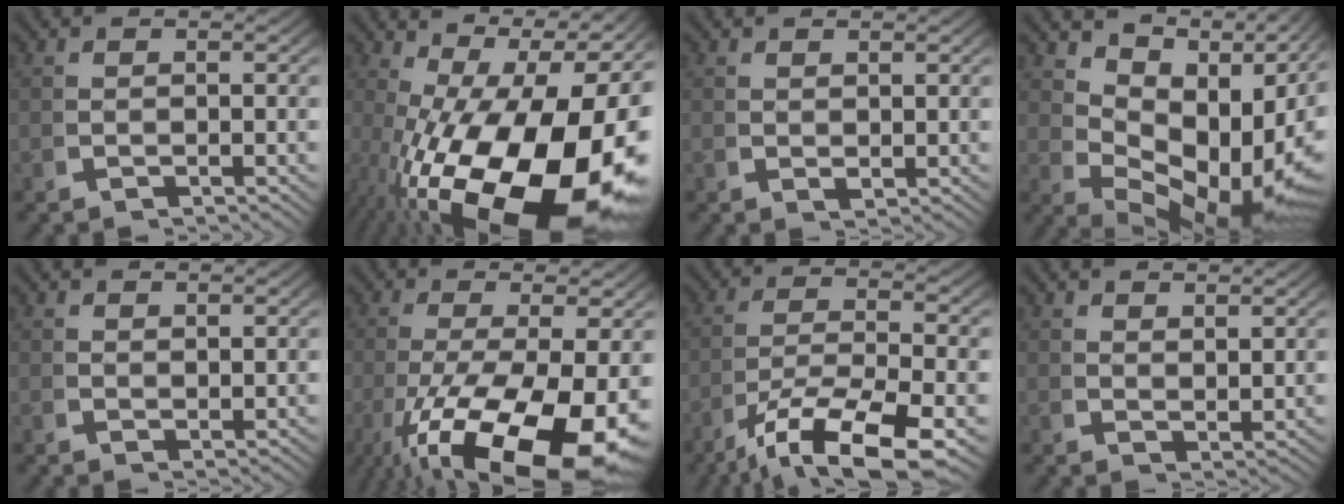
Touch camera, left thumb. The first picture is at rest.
{"total": 21.7, "force": [-1.6, 13.0, 17.3], "torque": [-0.297, -0.088, 0.026]}
{"total": 1.0, "force": [1.0, 0.3, 0.2], "torque": [-0.004, -0.004, 0.020]}
{"total": 15.7, "force": [2.2, 10.3, 11.6], "torque": [-0.175, -0.030, 0.050]}
{"total": 1.2, "force": [1.2, 0.0, -0.2], "torque": [0.003, -0.004, 0.023]}
{"total": 13.9, "force": [-3.9, 7.5, 11.0], "torque": [-0.212, -0.064, -0.020]}
{"total": 9.0, "force": [-3.1, 4.2, 7.3], "torque": [-0.146, -0.041, -0.027]}
{"total": 2.1, "force": [2.1, 0.0, -0.1], "torque": [0.004, -0.007, 0.044]}